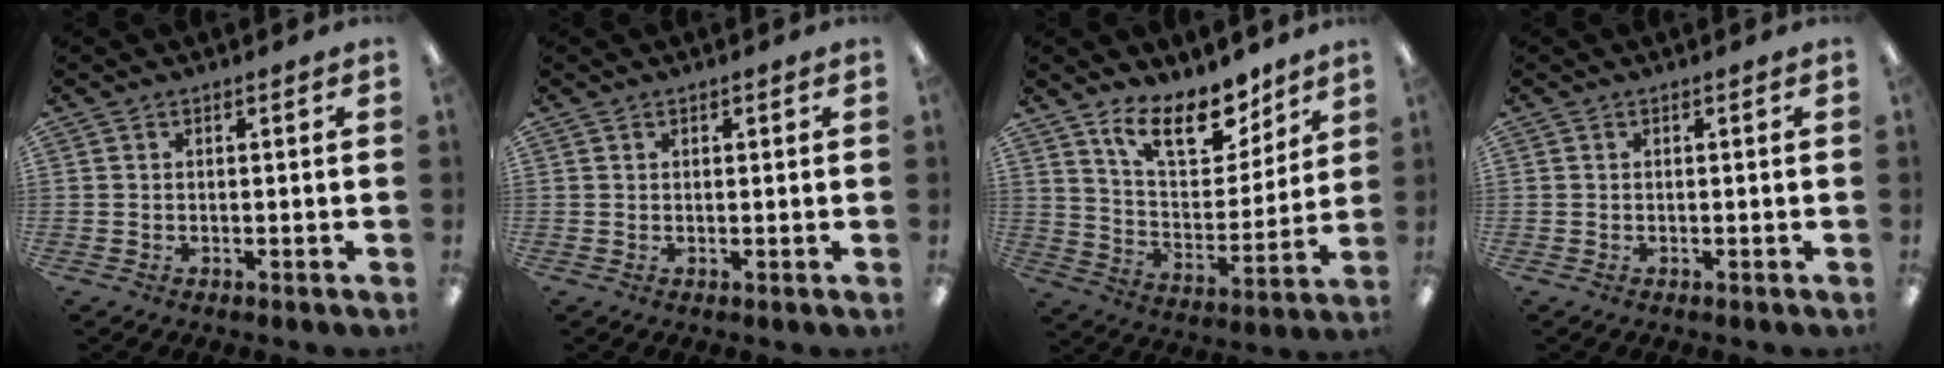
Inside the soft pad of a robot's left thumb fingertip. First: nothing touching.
{"total": 0.8, "force": [0.7, 0.4, 0.2], "torque": [-0.004, 0.001, 0.012]}
{"total": 16.2, "force": [11.7, 7.3, 8.6], "torque": [-0.136, -0.069, 0.207]}
{"total": 0.0}